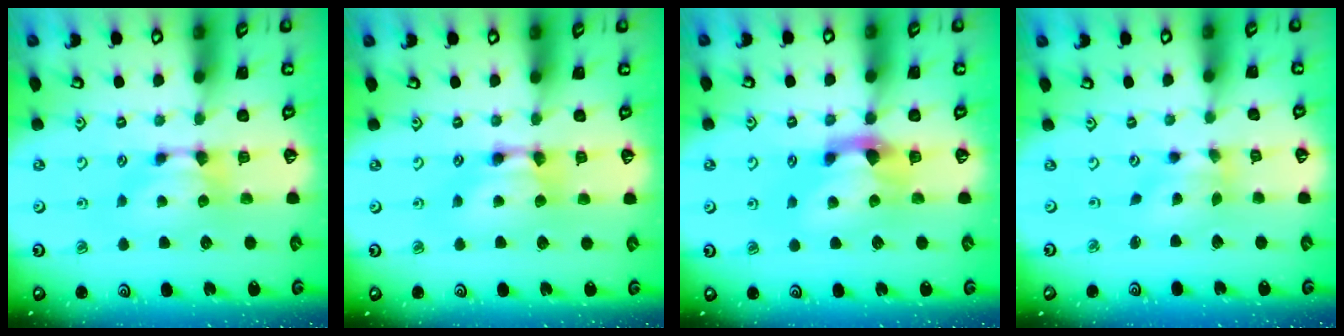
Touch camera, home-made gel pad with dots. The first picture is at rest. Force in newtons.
{"total": 2.0, "press": 2.0, "slide": 0.1}
{"total": 2.9, "press": 2.6, "slide": 1.5}
{"total": 2.6, "press": 2.1, "slide": 1.6}